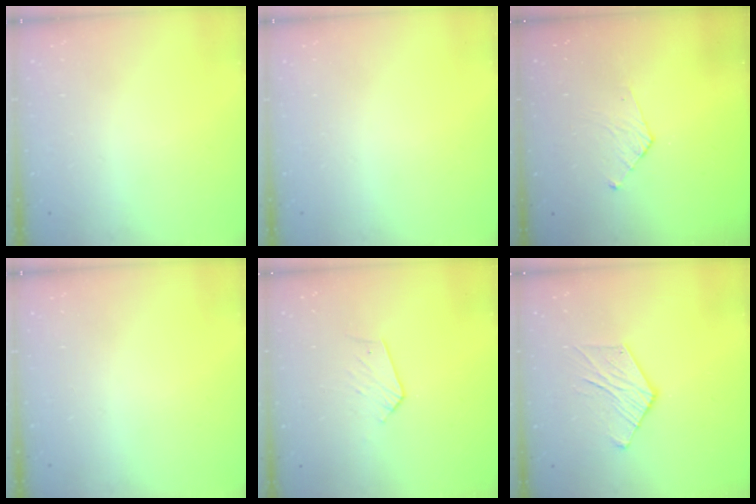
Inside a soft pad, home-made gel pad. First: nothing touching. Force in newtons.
{"total": 0.0}
{"total": 5.8, "press": 5.8, "slide": 0.5}
{"total": 0.0}
{"total": 4.7, "press": 4.7, "slide": 0.4}
{"total": 8.2, "press": 8.2, "slide": 0.2}